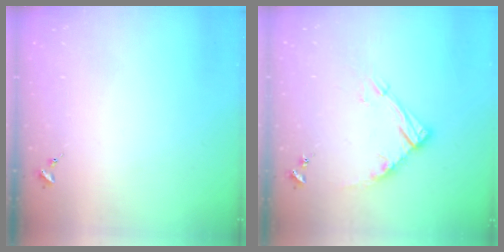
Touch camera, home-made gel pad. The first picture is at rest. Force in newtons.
{"total": 13.1, "press": 13.0, "slide": 1.3}